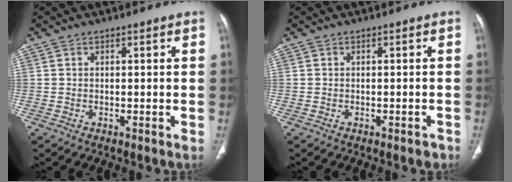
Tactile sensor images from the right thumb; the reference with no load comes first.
{"total": 1.4, "force": [-1.1, 0.6, 0.6], "torque": [-0.005, 0.006, -0.011]}